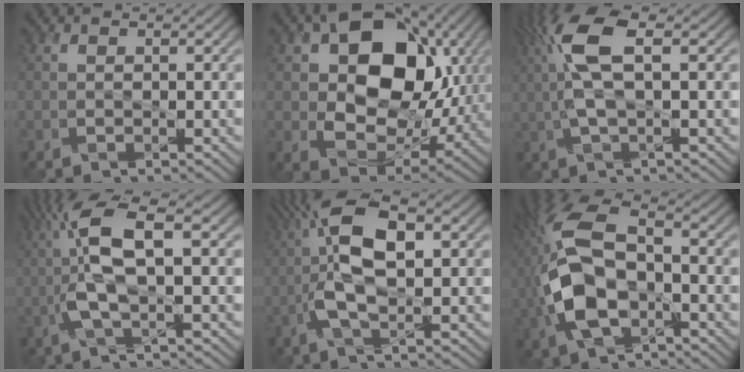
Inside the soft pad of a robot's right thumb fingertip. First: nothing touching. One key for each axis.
{"total": 15.5, "fx": 3.2, "fy": 10.9, "fz": 10.6, "tx": -0.167, "ty": -0.005, "tz": 0.057}
{"total": 8.6, "fx": 1.8, "fy": 2.7, "fz": 7.9, "tx": -0.186, "ty": 0.017, "tz": 0.027}
{"total": 8.7, "fx": 0.5, "fy": 2.1, "fz": 8.4, "tx": -0.181, "ty": 0.024, "tz": 0.002}
{"total": 9.6, "fx": 0.3, "fy": 3.2, "fz": 9.0, "tx": -0.184, "ty": 0.025, "tz": -0.007}
{"total": 13.8, "fx": -1.9, "fy": 7.7, "fz": 11.2, "tx": -0.283, "ty": 0.003, "tz": -0.046}